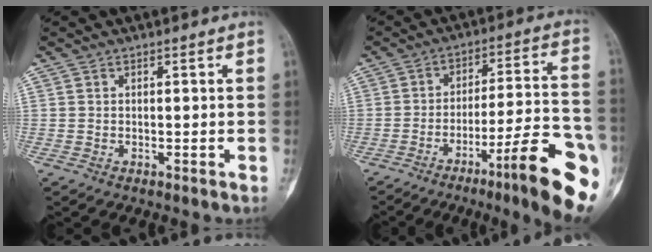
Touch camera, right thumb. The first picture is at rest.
{"total": 18.7, "force": [-8.7, 2.8, 16.3], "torque": [-0.205, 0.048, -0.122]}